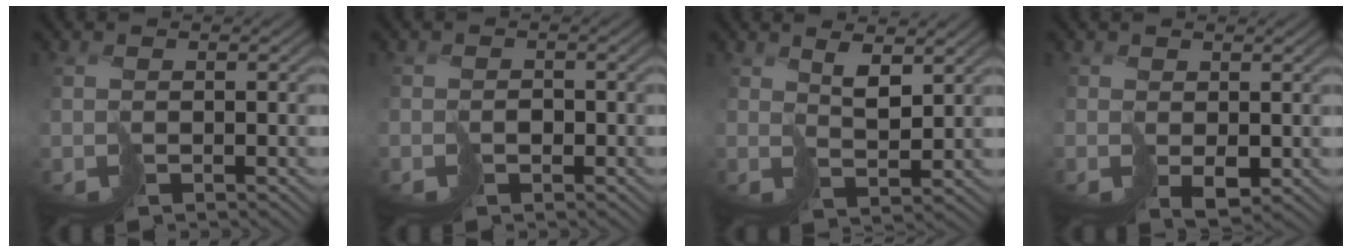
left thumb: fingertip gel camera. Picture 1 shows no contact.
{"total": 1.0, "force": [-0.7, 0.6, -0.3], "torque": [0.013, 0.002, -0.015]}
{"total": 3.5, "force": [3.3, 0.0, 1.1], "torque": [-0.022, 0.006, 0.069]}
{"total": 1.6, "force": [0.8, 1.0, 0.9], "torque": [-0.020, -0.004, 0.022]}